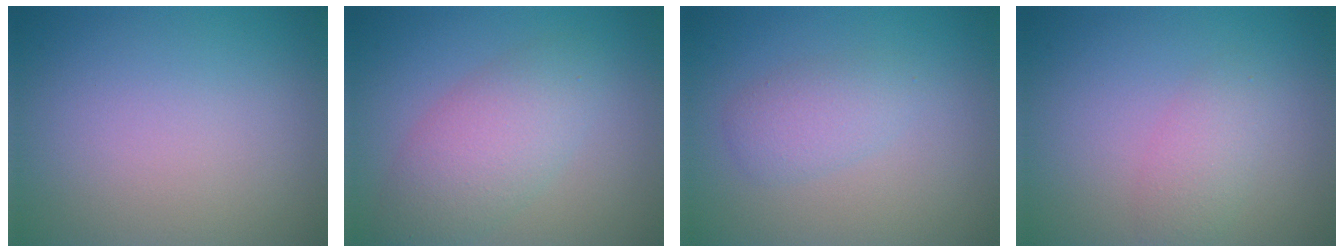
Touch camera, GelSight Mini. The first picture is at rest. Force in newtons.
{"total": 4.6, "press": 4.6, "slide": 0.2}
{"total": 2.1, "press": 2.1, "slide": 0.1}
{"total": 2.2, "press": 2.2, "slide": 0.2}